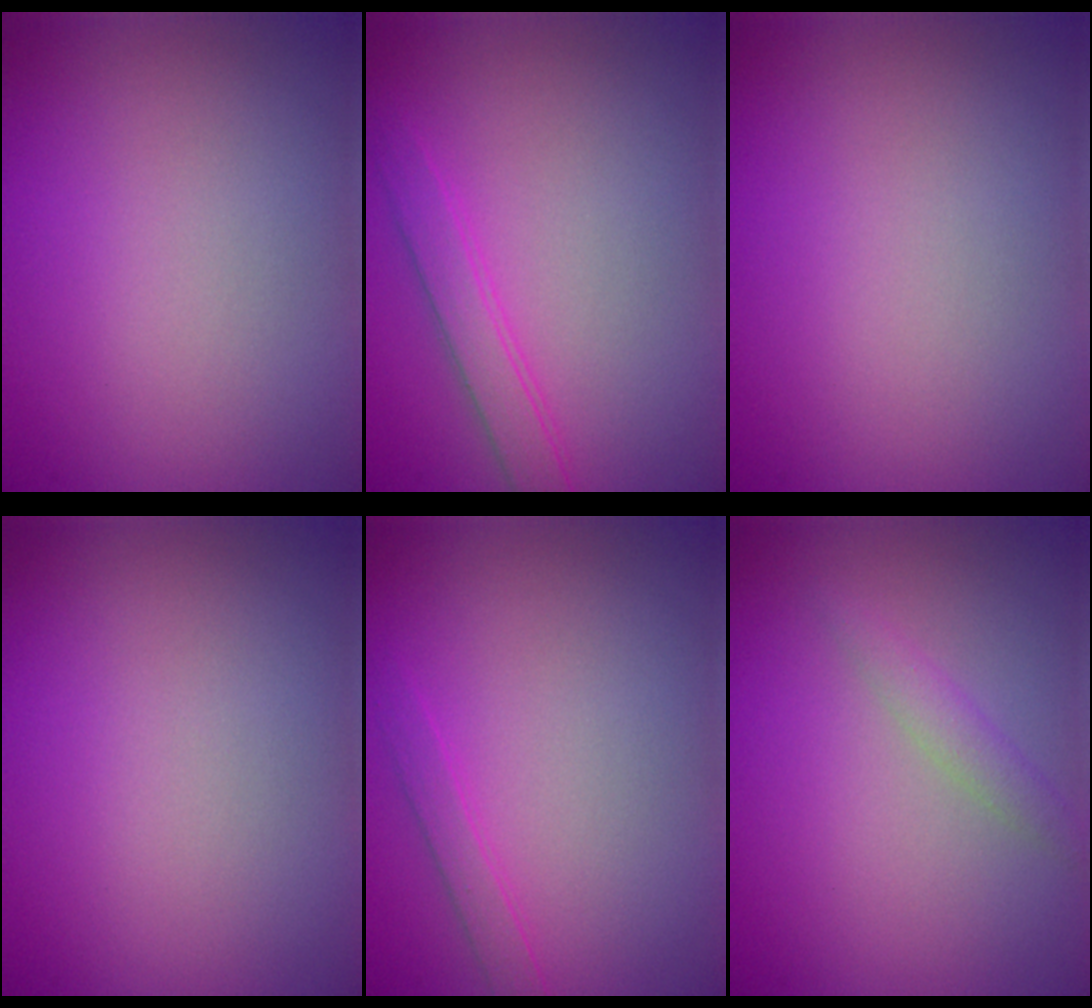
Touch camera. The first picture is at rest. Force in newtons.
{"total": 2.3, "press": 2.3, "slide": 0.1}
{"total": 0.0}
{"total": 0.0}
{"total": 1.3, "press": 1.3, "slide": 0.1}
{"total": 1.4, "press": 1.4, "slide": 0.1}